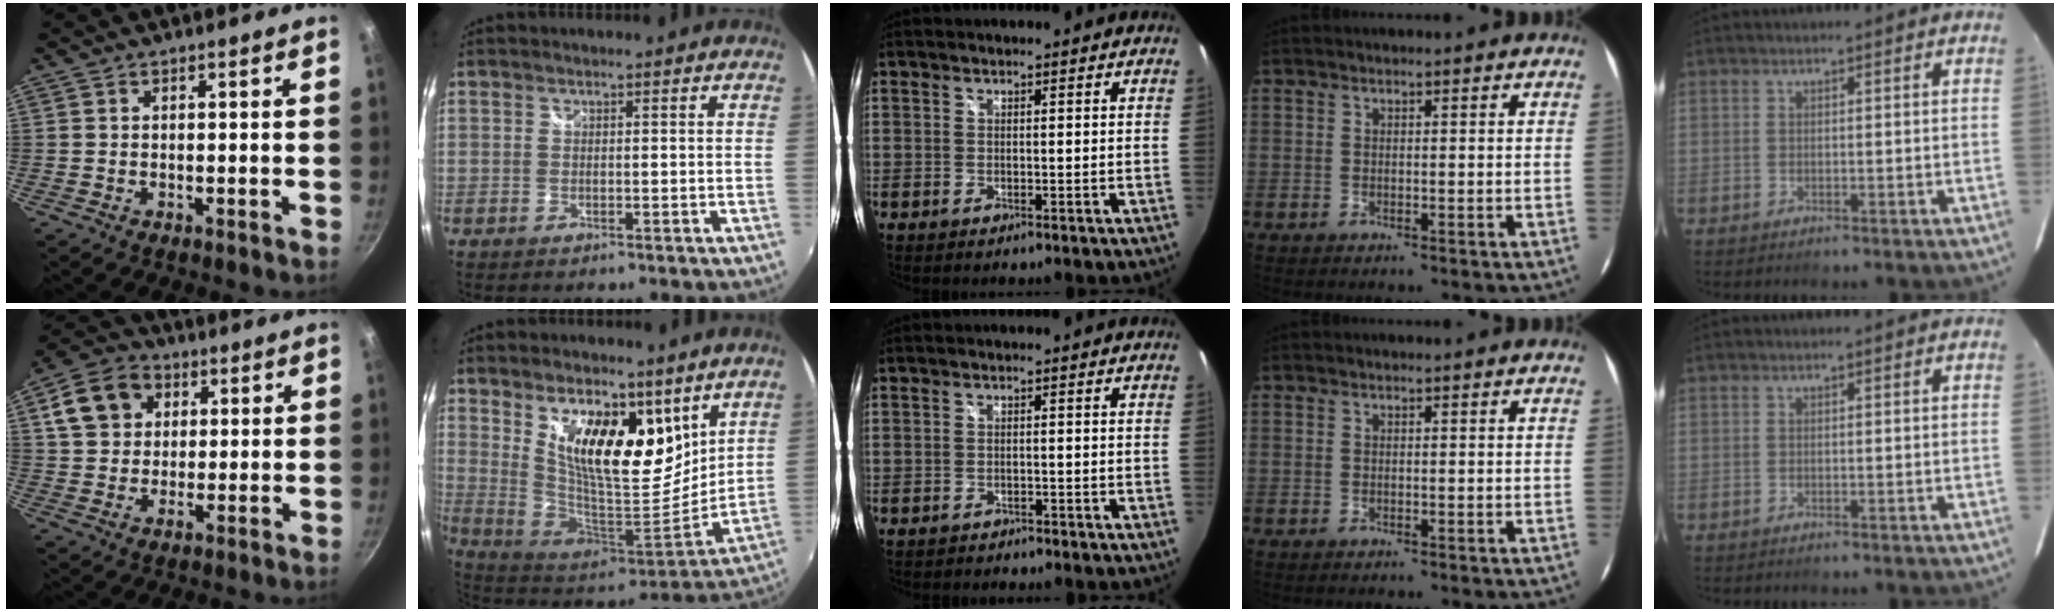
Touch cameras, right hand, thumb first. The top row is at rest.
{"thumb": {"total": 10.9, "force": [3.7, 8.6, 5.5], "torque": [-0.080, 0.012, 0.051]}, "index": {"total": 18.4, "force": [9.3, 8.0, 13.8], "torque": [-0.242, -0.008, 0.175]}, "middle": {"total": 2.4, "force": [-2.2, 0.9, 0.2], "torque": [-0.010, -0.004, -0.034]}}